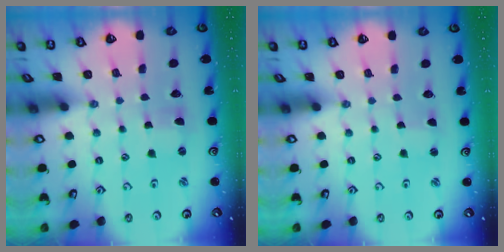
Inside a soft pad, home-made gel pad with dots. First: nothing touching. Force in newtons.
{"total": 0.0}